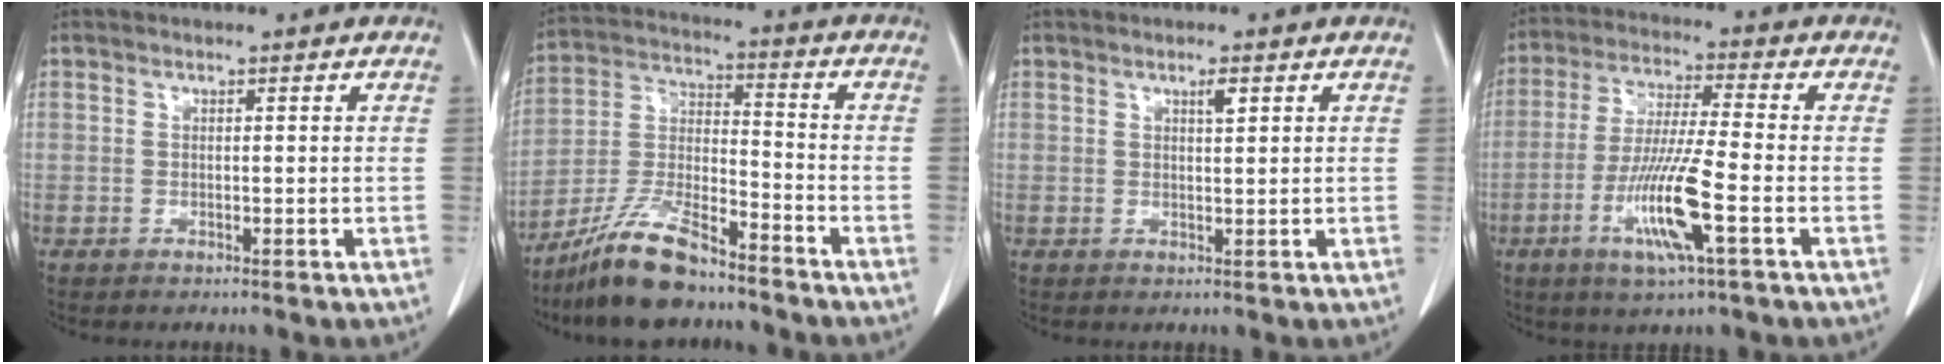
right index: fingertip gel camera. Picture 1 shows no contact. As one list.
[{"total": 12.2, "force": [-9.8, 2.5, 6.7], "torque": [-0.141, -0.006, -0.184]}, {"total": 1.5, "force": [0.8, 0.2, 1.3], "torque": [-0.024, -0.003, 0.013]}, {"total": 11.6, "force": [-4.1, 0.1, 10.8], "torque": [-0.215, -0.019, -0.080]}]